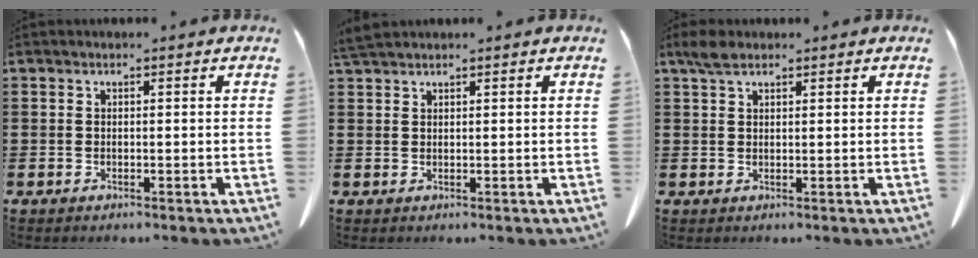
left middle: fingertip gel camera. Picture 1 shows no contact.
{"total": 2.0, "force": [1.8, 0.1, 0.8], "torque": [-0.022, 0.000, 0.036]}
{"total": 2.6, "force": [1.8, 1.1, 1.5], "torque": [-0.036, 0.005, 0.034]}